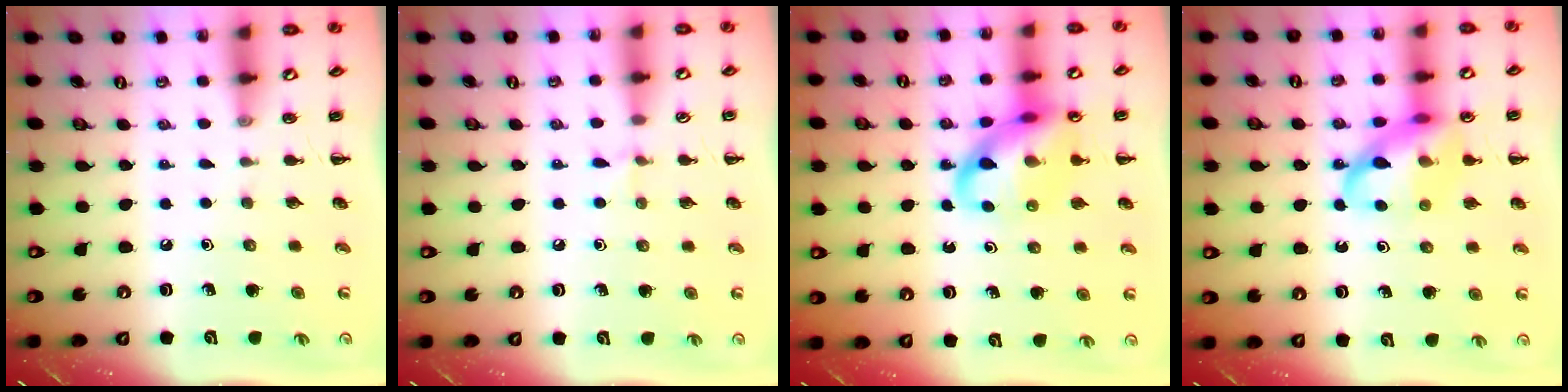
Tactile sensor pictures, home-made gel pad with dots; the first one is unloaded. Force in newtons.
{"total": 4.1, "press": 3.9, "slide": 1.4}
{"total": 15.8, "press": 15.7, "slide": 2.0}
{"total": 13.9, "press": 13.7, "slide": 2.3}